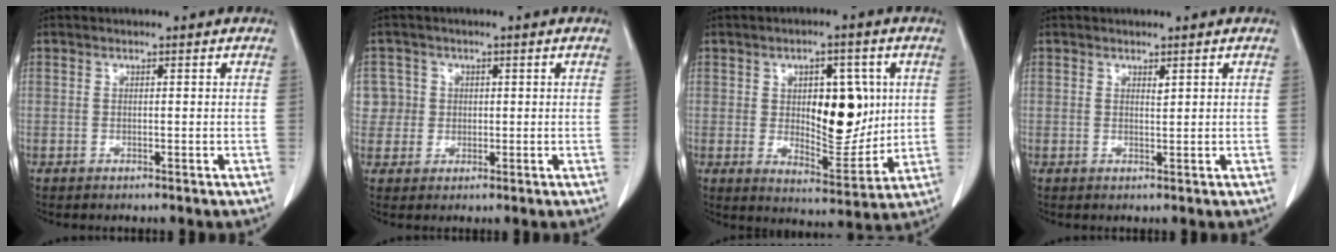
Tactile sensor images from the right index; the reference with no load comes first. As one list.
[{"total": 3.9, "force": [0.6, 3.8, -0.3], "torque": [0.023, 0.010, 0.011]}, {"total": 10.9, "force": [1.9, 4.9, 9.6], "torque": [-0.133, 0.000, 0.039]}, {"total": 0.6, "force": [0.5, 0.1, 0.4], "torque": [-0.009, -0.005, 0.008]}]